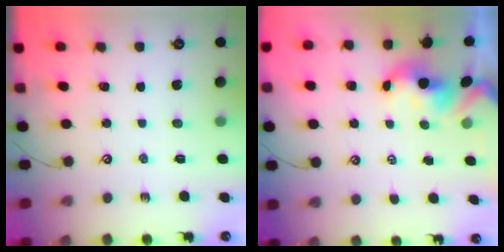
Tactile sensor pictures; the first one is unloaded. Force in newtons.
{"total": 1.6, "press": 1.5, "slide": 0.7}